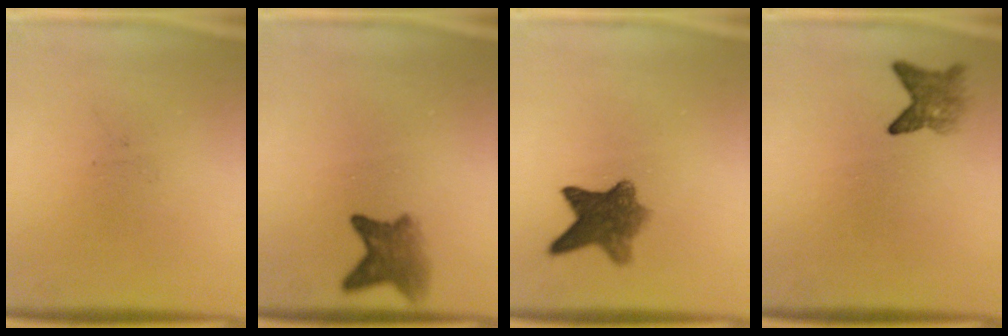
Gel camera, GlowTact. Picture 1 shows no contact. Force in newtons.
{"total": 4.2}
{"total": 7.1}
{"total": 2.8}